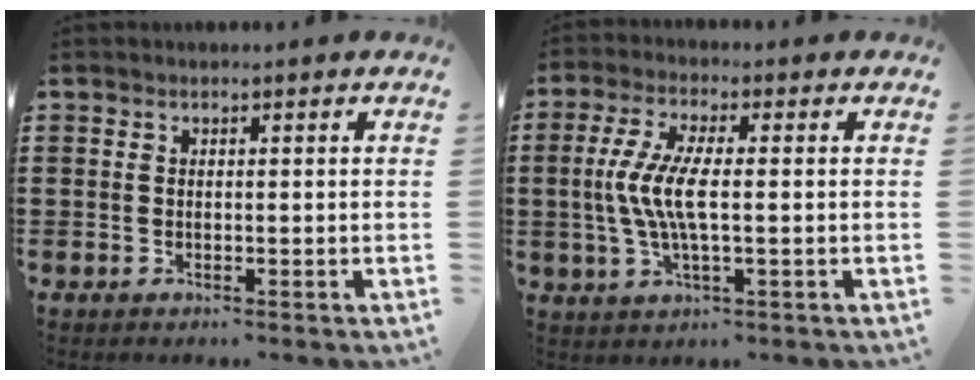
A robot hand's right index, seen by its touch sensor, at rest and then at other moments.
{"total": 6.9, "force": [-0.6, 1.7, 6.6], "torque": [-0.152, -0.011, -0.024]}